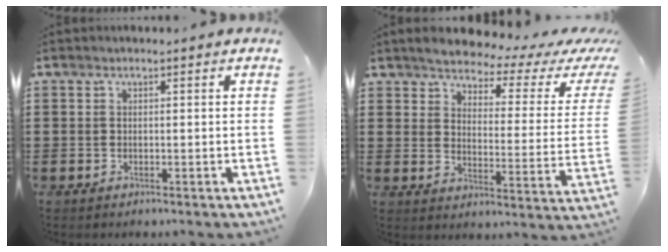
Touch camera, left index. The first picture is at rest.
{"total": 3.7, "force": [3.4, 0.5, 1.3], "torque": [-0.041, -0.030, 0.050]}